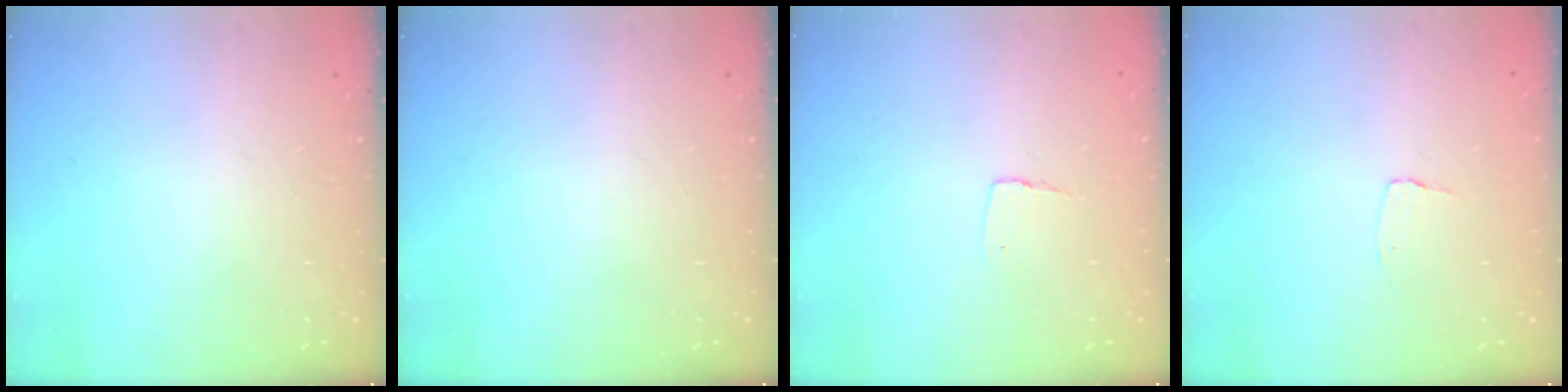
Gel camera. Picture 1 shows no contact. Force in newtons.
{"total": 0.0}
{"total": 4.1, "press": 4.1, "slide": 0.2}
{"total": 2.6, "press": 2.6, "slide": 0.2}